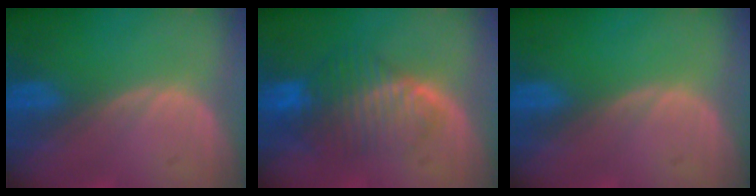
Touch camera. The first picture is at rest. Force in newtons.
{"total": 8.4, "press": 7.3, "slide": 4.1}
{"total": 0.0}